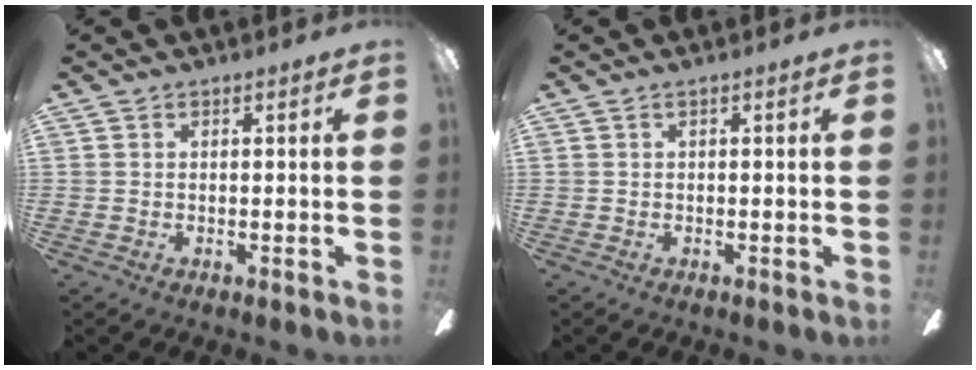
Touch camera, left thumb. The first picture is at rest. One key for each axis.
{"total": 0.0}